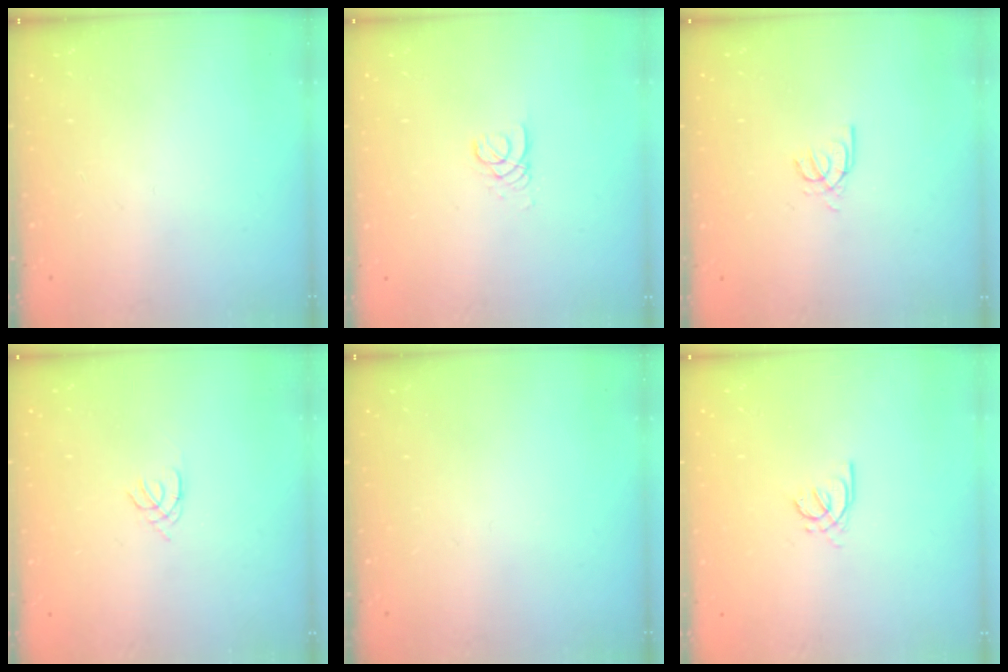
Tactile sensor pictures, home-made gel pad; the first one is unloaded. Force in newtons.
{"total": 2.6, "press": 2.6, "slide": 0.2}
{"total": 3.7, "press": 3.7, "slide": 0.1}
{"total": 1.2, "press": 1.2, "slide": 0.3}
{"total": 0.0}
{"total": 2.1, "press": 2.0, "slide": 0.6}